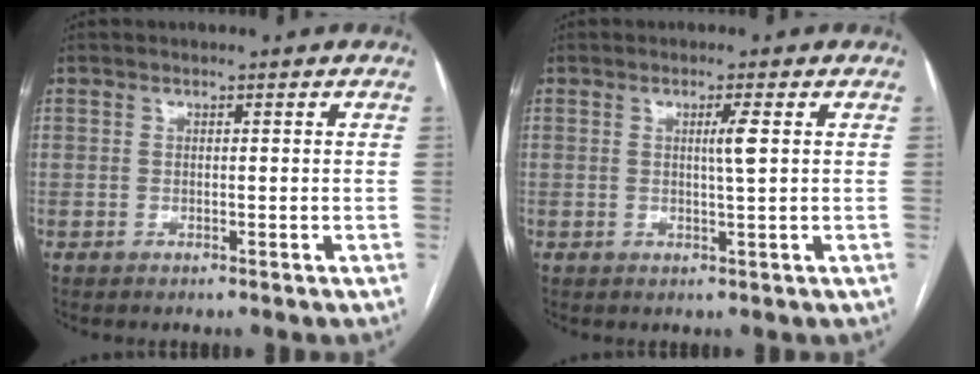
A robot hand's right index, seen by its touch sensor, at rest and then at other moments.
{"total": 2.5, "force": [0.6, -0.4, 2.4], "torque": [-0.043, -0.004, 0.010]}